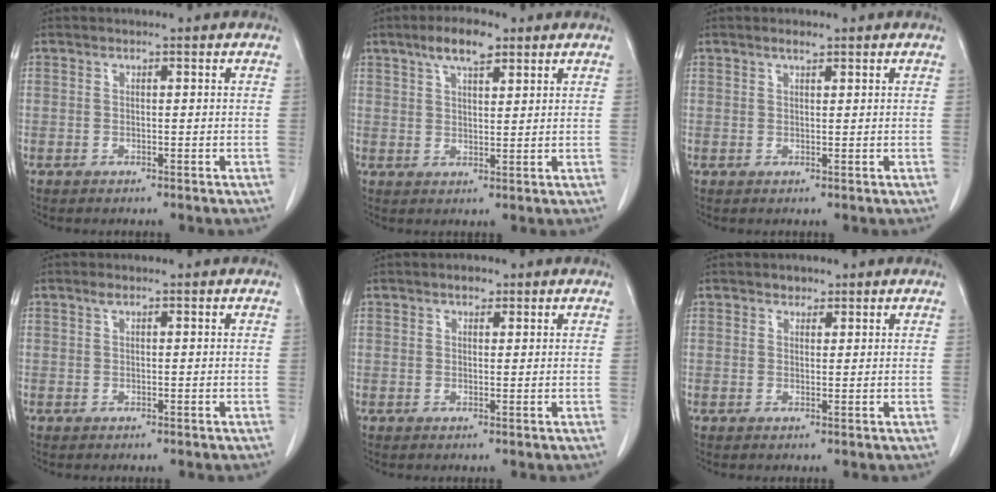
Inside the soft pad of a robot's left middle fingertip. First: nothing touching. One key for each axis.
{"total": 5.9, "fx": 3.8, "fy": 1.8, "fz": 4.1, "tx": -0.078, "ty": 0.009, "tz": 0.065}
{"total": 1.2, "fx": 0.9, "fy": 0.2, "fz": 0.7, "tx": -0.018, "ty": 0.001, "tz": 0.018}
{"total": 0.7, "fx": 0.5, "fy": 0.2, "fz": 0.5, "tx": -0.011, "ty": 0.004, "tz": 0.008}
{"total": 1.4, "fx": 1.0, "fy": 0.8, "fz": 0.6, "tx": -0.012, "ty": 0.001, "tz": 0.013}
{"total": 1.4, "fx": 1.0, "fy": 0.9, "fz": 0.3, "tx": -0.002, "ty": -0.004, "tz": 0.013}